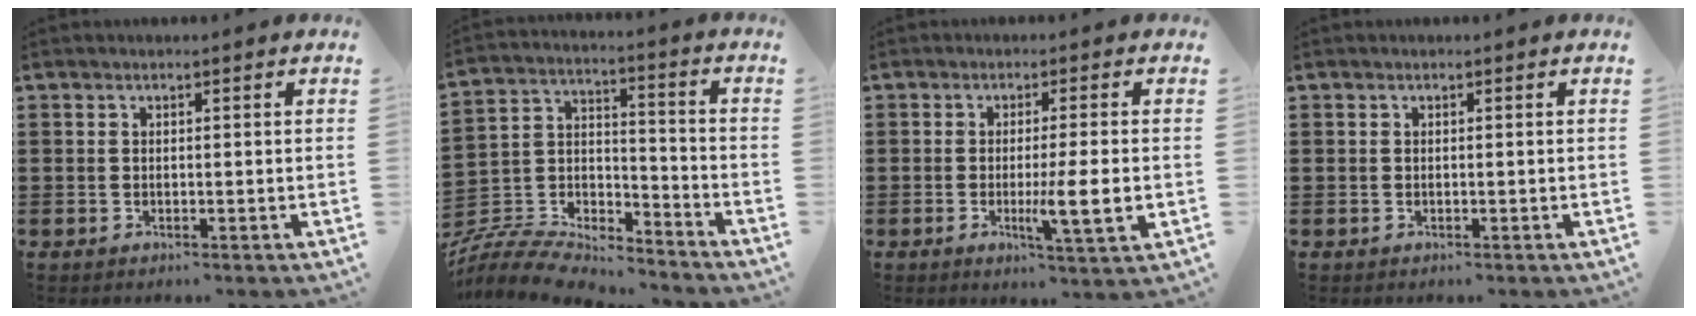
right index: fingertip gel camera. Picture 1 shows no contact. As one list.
[{"total": 8.1, "force": [-7.8, 1.8, 1.3], "torque": [-0.045, -0.002, -0.160]}, {"total": 6.4, "force": [-1.0, 0.2, 6.3], "torque": [-0.104, -0.014, -0.015]}, {"total": 0.0}]